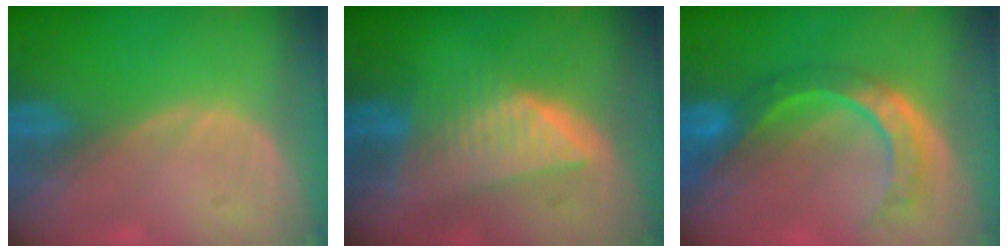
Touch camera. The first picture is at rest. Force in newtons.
{"total": 7.9, "press": 7.2, "slide": 3.2}
{"total": 8.6, "press": 7.2, "slide": 4.8}